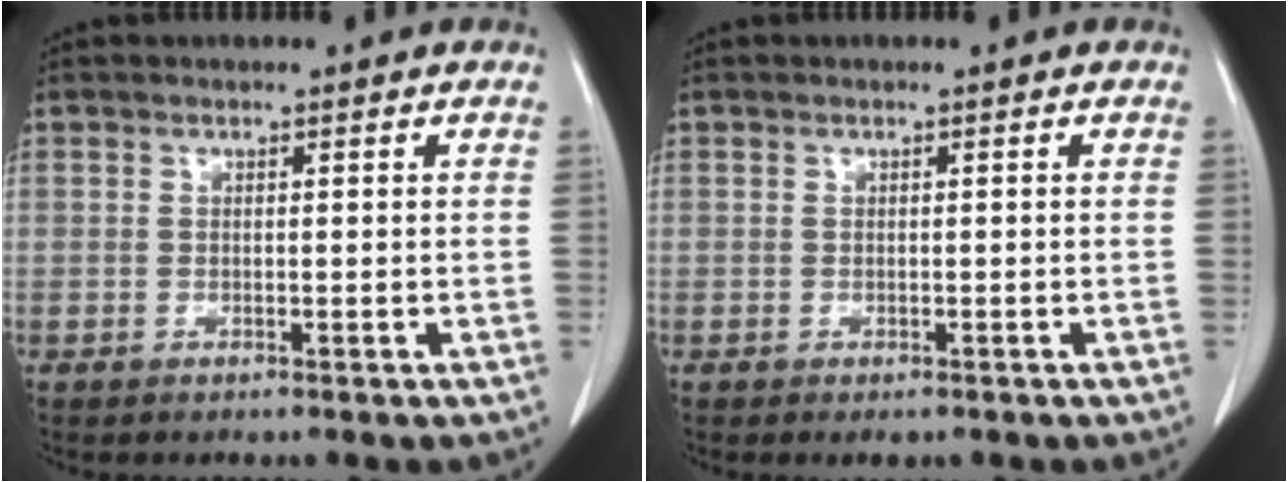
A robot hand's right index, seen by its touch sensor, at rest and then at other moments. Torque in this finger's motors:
{"motor_torque": [-0.08, 0.02, -0.04, -0.02]}